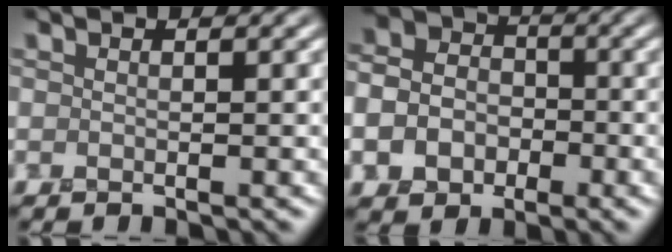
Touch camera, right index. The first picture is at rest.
{"total": 8.5, "force": [-2.7, 7.2, 3.7], "torque": [-0.068, -0.022, -0.064]}